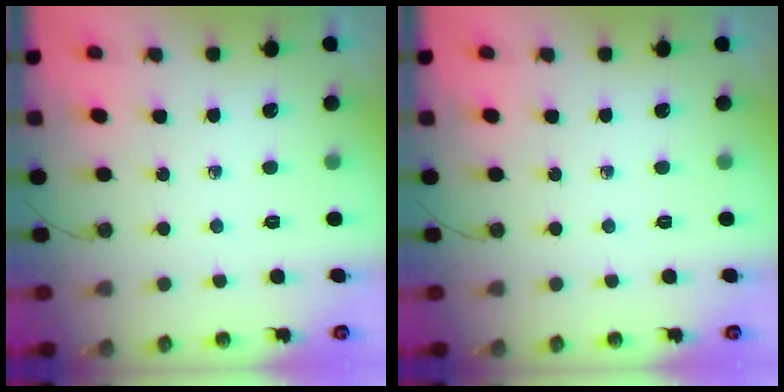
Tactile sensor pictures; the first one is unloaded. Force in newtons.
{"total": 0.0}